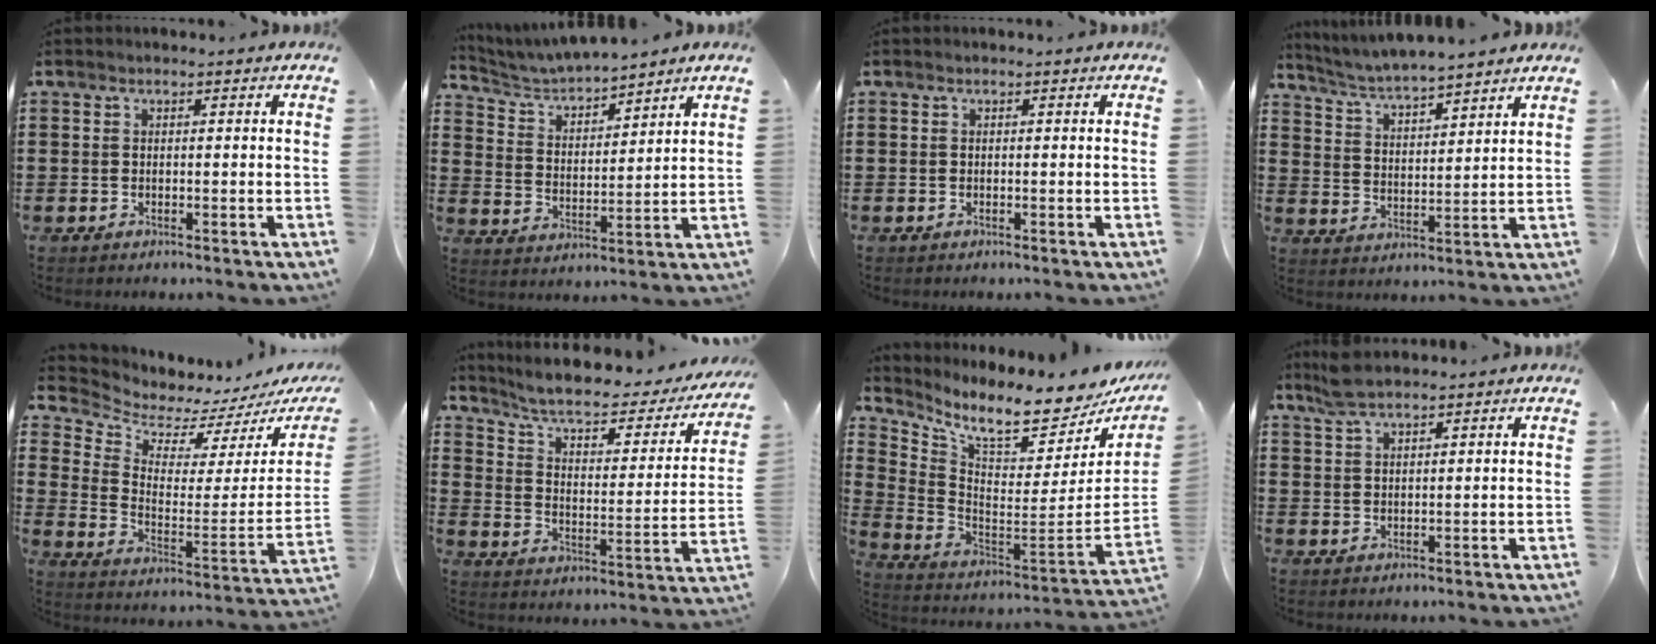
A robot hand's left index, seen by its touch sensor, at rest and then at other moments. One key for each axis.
{"total": 4.4, "fx": 4.3, "fy": 0.1, "fz": 0.7, "tx": -0.037, "ty": -0.028, "tz": 0.072}
{"total": 0.0}
{"total": 4.3, "fx": 4.2, "fy": -0.3, "fz": 1.0, "tx": -0.040, "ty": -0.027, "tz": 0.069}
{"total": 3.7, "fx": 3.6, "fy": 0.7, "fz": 0.6, "tx": -0.041, "ty": -0.049, "tz": 0.056}
{"total": 6.8, "fx": 5.4, "fy": 1.5, "fz": 3.9, "tx": -0.098, "ty": -0.033, "tz": 0.089}
{"total": 8.6, "fx": 7.2, "fy": 0.4, "fz": 4.7, "tx": -0.111, "ty": -0.074, "tz": 0.113}
{"total": 3.4, "fx": 2.7, "fy": 0.7, "fz": 2.0, "tx": -0.044, "ty": 0.002, "tz": 0.050}